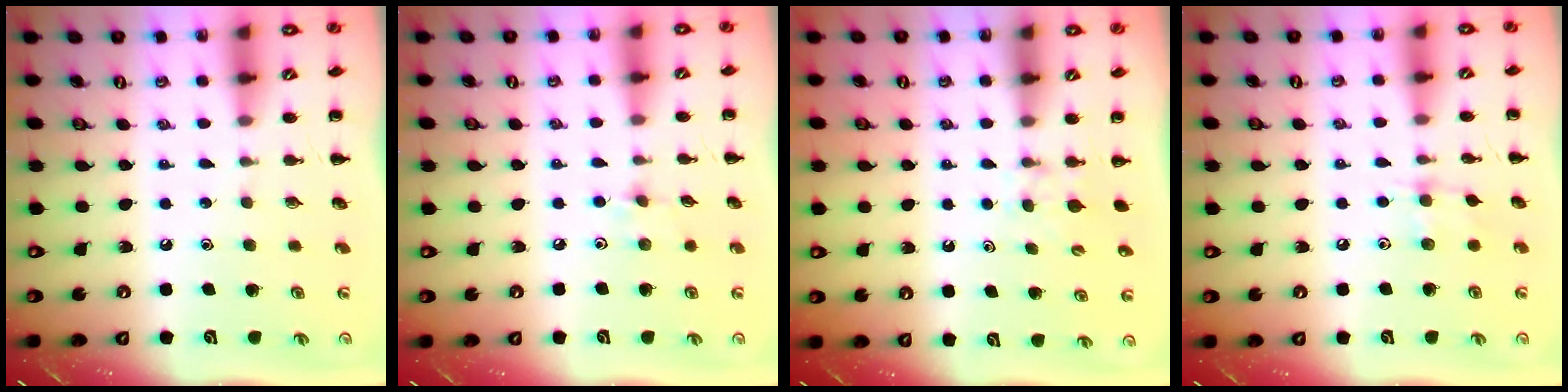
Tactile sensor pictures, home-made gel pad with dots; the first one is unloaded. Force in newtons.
{"total": 4.6, "press": 4.4, "slide": 1.5}
{"total": 3.7, "press": 3.4, "slide": 1.4}
{"total": 6.4, "press": 6.4, "slide": 1.0}